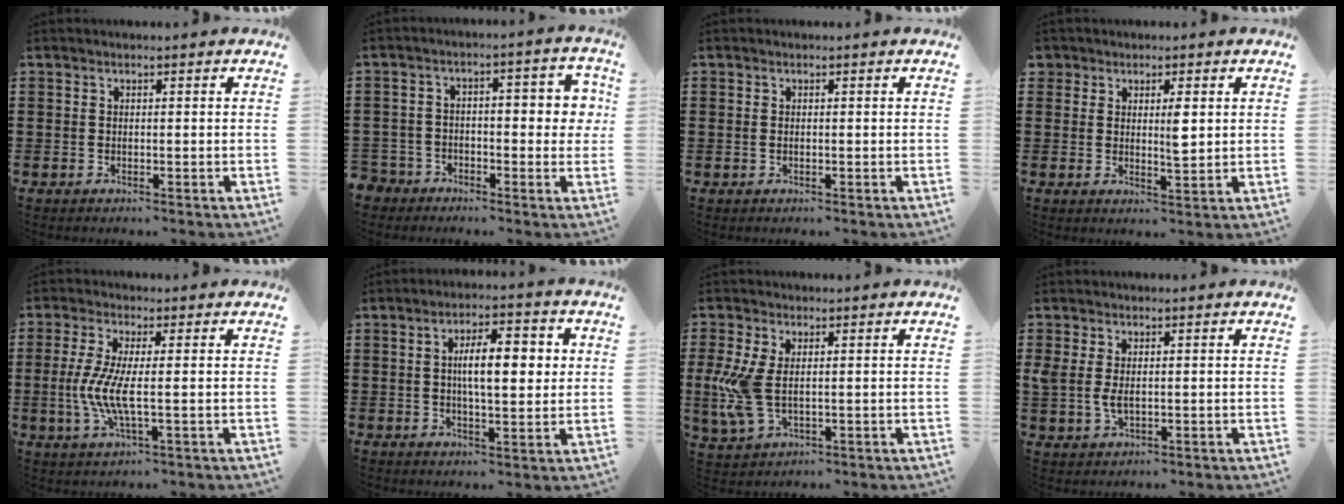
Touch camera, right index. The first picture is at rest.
{"total": 4.9, "force": [-2.1, 3.5, 2.7], "torque": [-0.055, 0.017, -0.046]}
{"total": 0.6, "force": [0.0, 0.3, 0.5], "torque": [-0.012, 0.000, 0.001]}
{"total": 3.8, "force": [1.5, 1.8, 2.9], "torque": [-0.054, 0.004, 0.025]}
{"total": 6.6, "force": [-0.6, 1.2, 6.4], "torque": [-0.145, -0.012, -0.020]}
{"total": 8.2, "force": [1.2, 2.9, 7.6], "torque": [-0.128, 0.005, 0.016]}
{"total": 7.2, "force": [0.5, 3.6, 6.2], "torque": [-0.157, -0.007, 0.003]}
{"total": 3.5, "force": [0.5, 1.8, 2.9], "torque": [-0.083, -0.002, 0.002]}